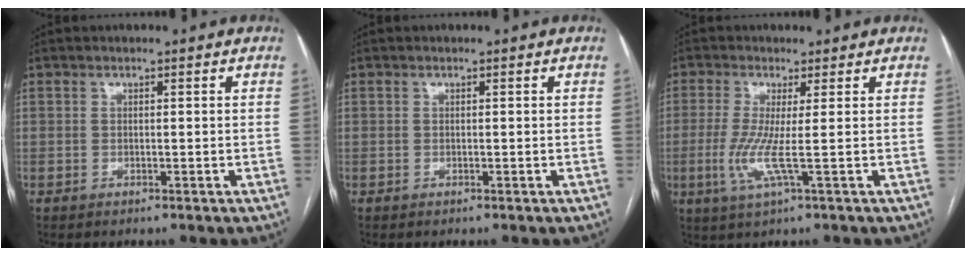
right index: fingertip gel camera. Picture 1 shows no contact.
{"total": 0.0}
{"total": 5.3, "force": [-0.8, -0.6, 5.2], "torque": [-0.117, -0.017, -0.018]}